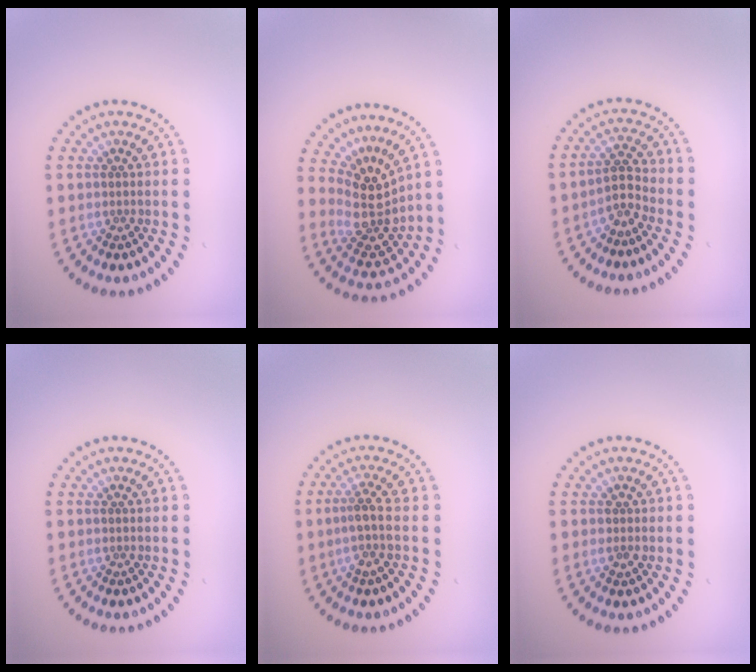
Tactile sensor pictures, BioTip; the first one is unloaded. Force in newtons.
{"total": 4.4, "press": 3.3, "slide": 2.9}
{"total": 2.4, "press": 1.8, "slide": 1.6}
{"total": 0.0}
{"total": 2.3, "press": 1.6, "slide": 1.7}
{"total": 0.9, "press": 0.9, "slide": 0.3}